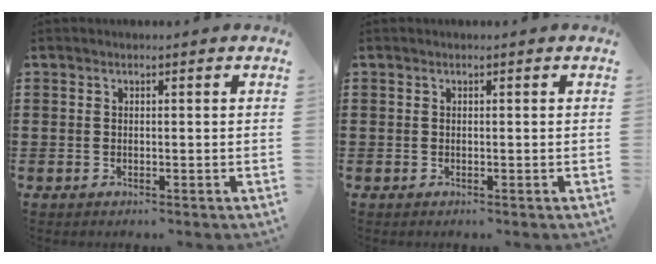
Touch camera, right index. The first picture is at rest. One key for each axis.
{"total": 0.0}